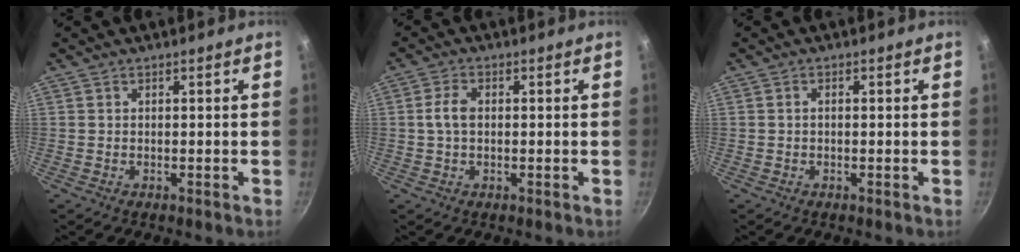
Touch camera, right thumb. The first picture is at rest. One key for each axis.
{"total": 3.9, "fx": 0.3, "fy": 2.3, "fz": 3.2, "tx": -0.067, "ty": 0.011, "tz": 0.001}
{"total": 0.8, "fx": -0.1, "fy": 0.5, "fz": 0.7, "tx": -0.013, "ty": 0.005, "tz": -0.001}